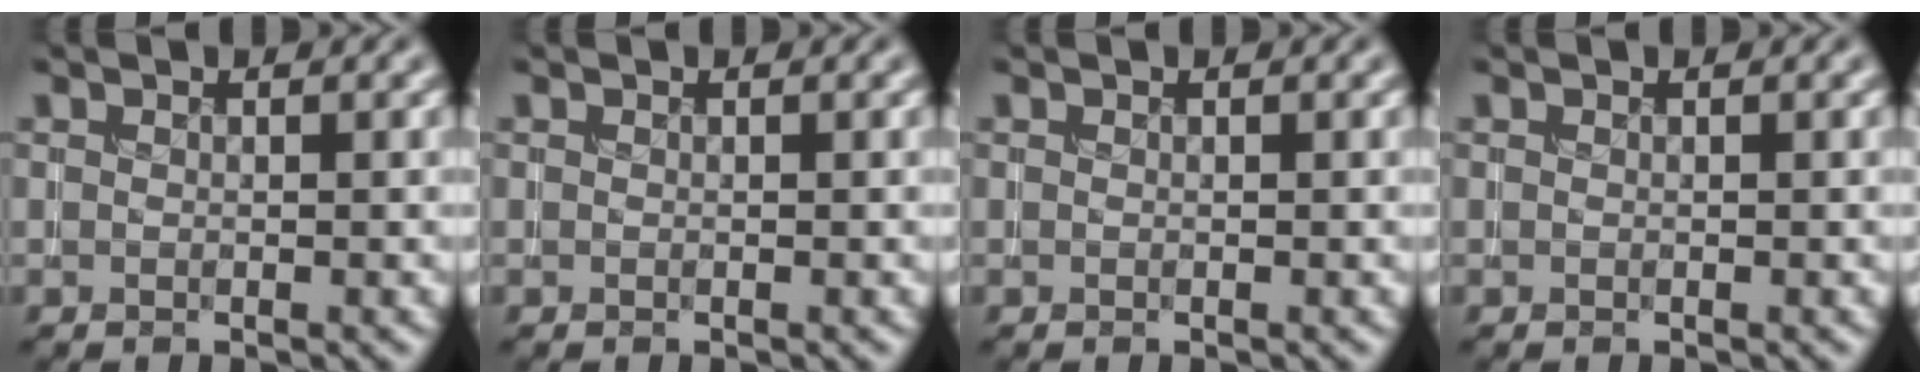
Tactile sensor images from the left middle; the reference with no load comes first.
{"total": 0.0}
{"total": 0.0}
{"total": 0.0}